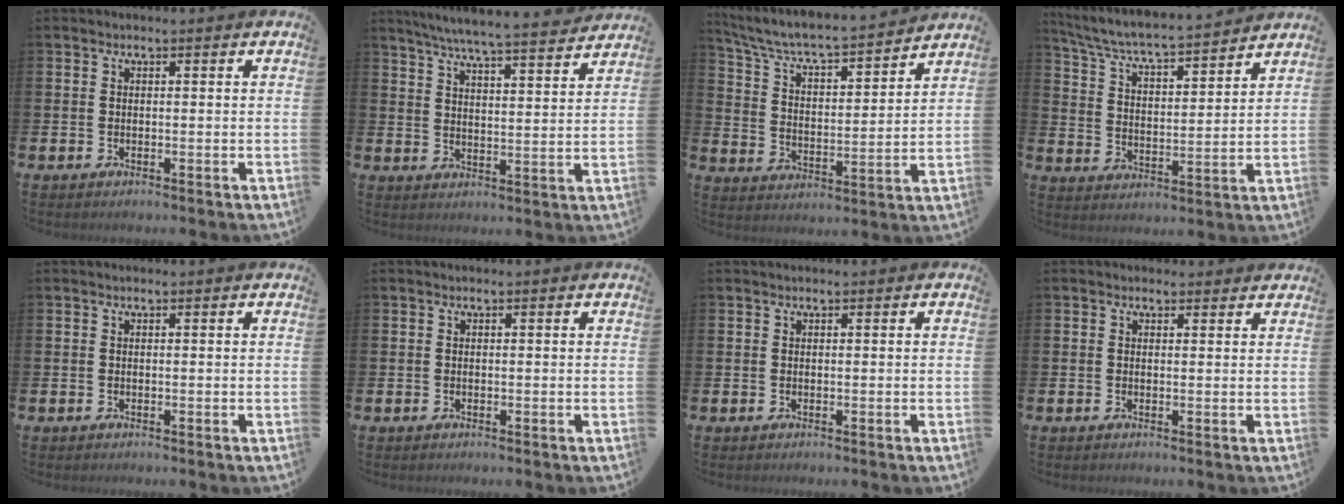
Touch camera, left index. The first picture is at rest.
{"total": 6.6, "force": [6.3, -0.2, 2.0], "torque": [-0.052, -0.047, 0.108]}
{"total": 6.5, "force": [6.1, 0.7, 2.1], "torque": [-0.075, -0.049, 0.099]}
{"total": 5.8, "force": [5.5, 0.2, 1.8], "torque": [-0.066, -0.047, 0.090]}
{"total": 0.0}
{"total": 0.0}
{"total": 0.0}
{"total": 1.0, "force": [0.8, 0.6, 0.1], "torque": [0.004, 0.005, 0.014]}